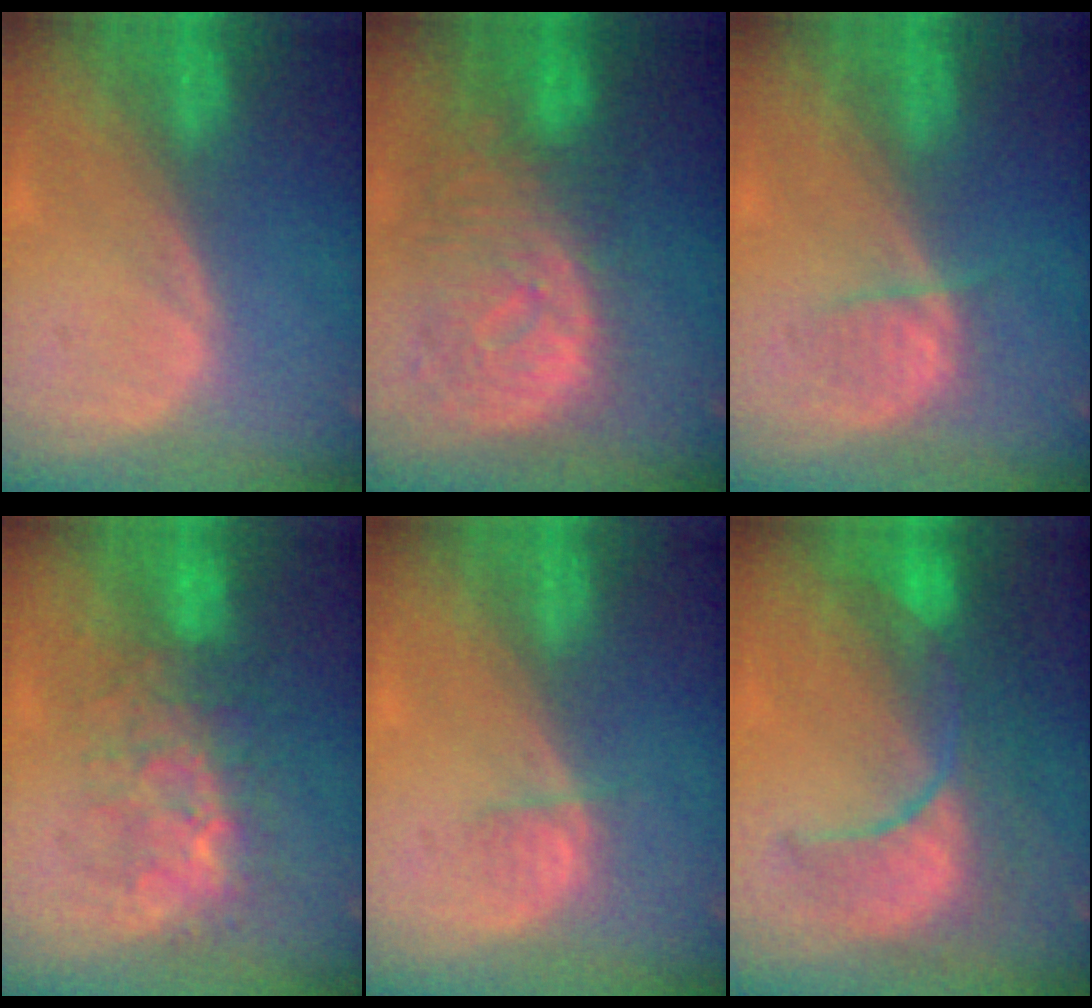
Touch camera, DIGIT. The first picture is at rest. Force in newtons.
{"total": 10.8, "press": 9.6, "slide": 5.0}
{"total": 2.1, "press": 2.1, "slide": 0.3}
{"total": 8.1, "press": 7.8, "slide": 2.3}
{"total": 1.9, "press": 1.7, "slide": 0.8}
{"total": 10.1, "press": 9.1, "slide": 4.4}